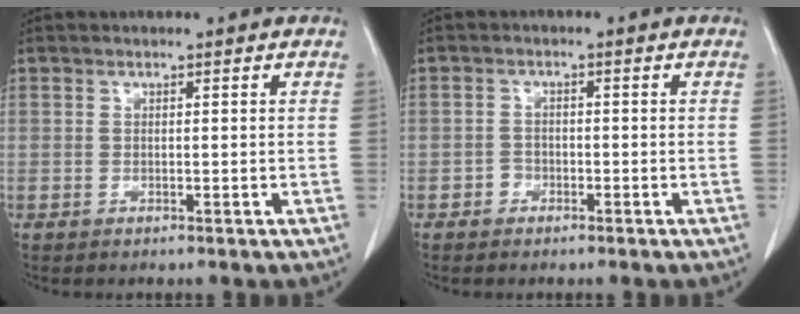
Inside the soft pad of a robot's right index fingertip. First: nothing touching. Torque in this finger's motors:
{"motor_torque": [-0.22, -0.12, -0.27, -0.12]}